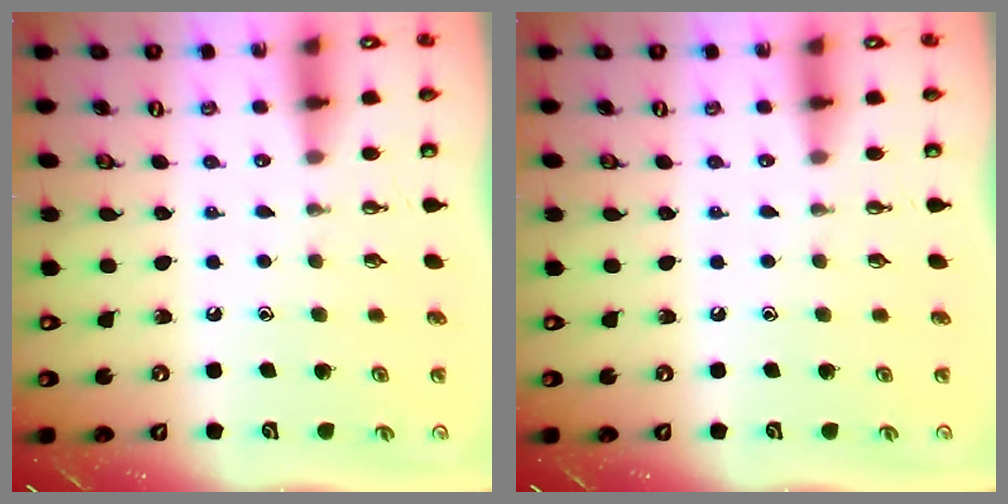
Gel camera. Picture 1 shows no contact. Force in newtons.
{"total": 0.0}